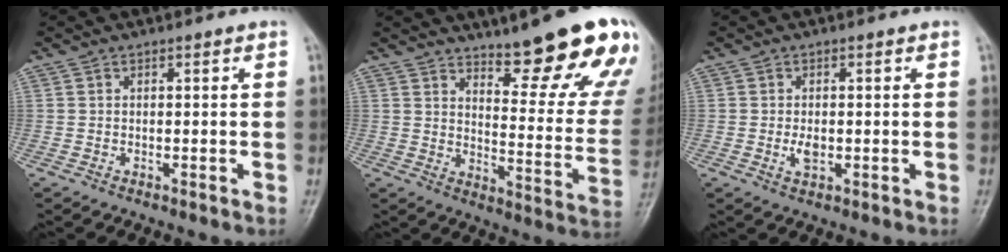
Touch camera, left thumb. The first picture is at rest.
{"total": 22.0, "force": [15.3, 5.2, 15.0], "torque": [-0.160, -0.096, 0.204]}
{"total": 2.6, "force": [-0.3, 1.6, 2.0], "torque": [-0.035, -0.003, -0.006]}